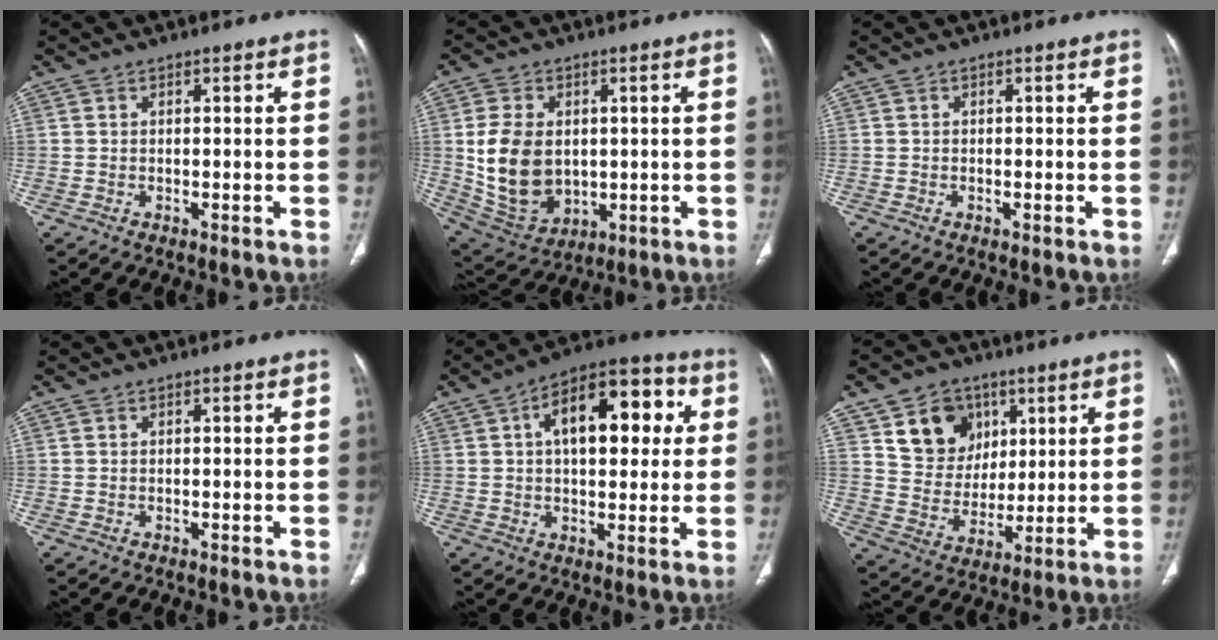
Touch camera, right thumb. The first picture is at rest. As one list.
[{"total": 14.4, "force": [0.7, 10.3, 10.1], "torque": [-0.171, -0.011, 0.039]}, {"total": 0.7, "force": [-0.2, 0.2, 0.6], "torque": [-0.011, -0.002, -0.004]}, {"total": 0.0}, {"total": 17.0, "force": [4.1, 8.9, 13.9], "torque": [-0.165, 0.027, 0.053]}, {"total": 12.5, "force": [5.8, 10.1, 4.6], "torque": [-0.041, -0.027, 0.110]}]